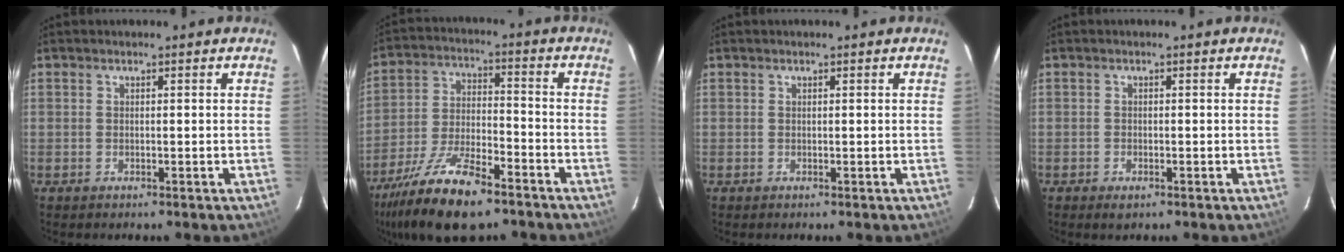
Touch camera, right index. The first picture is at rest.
{"total": 16.4, "force": [-11.9, 5.2, 10.1], "torque": [-0.214, -0.027, -0.219]}
{"total": 0.0}
{"total": 1.4, "force": [-0.8, 0.8, 0.8], "torque": [-0.013, -0.003, -0.014]}